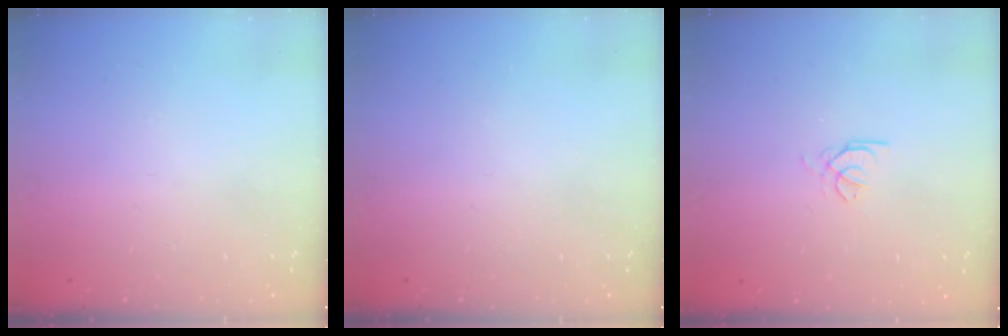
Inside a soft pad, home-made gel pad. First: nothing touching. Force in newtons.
{"total": 0.0}
{"total": 0.9, "press": 0.8, "slide": 0.4}